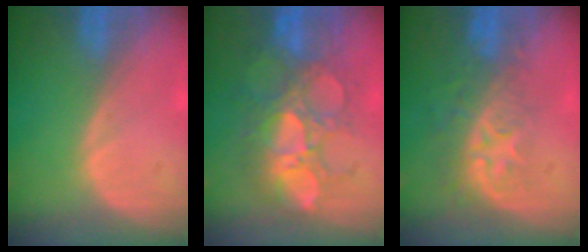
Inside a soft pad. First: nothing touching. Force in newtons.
{"total": 10.3, "press": 9.7, "slide": 3.7}
{"total": 8.7, "press": 7.2, "slide": 4.9}